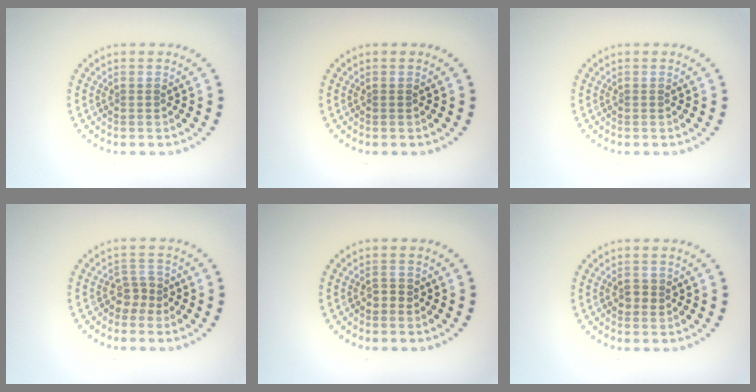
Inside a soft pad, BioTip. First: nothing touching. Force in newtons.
{"total": 0.0}
{"total": 0.0}
{"total": 1.8, "press": 1.3, "slide": 1.3}
{"total": 0.9, "press": 0.8, "slide": 0.4}
{"total": 1.2, "press": 1.2, "slide": 0.2}